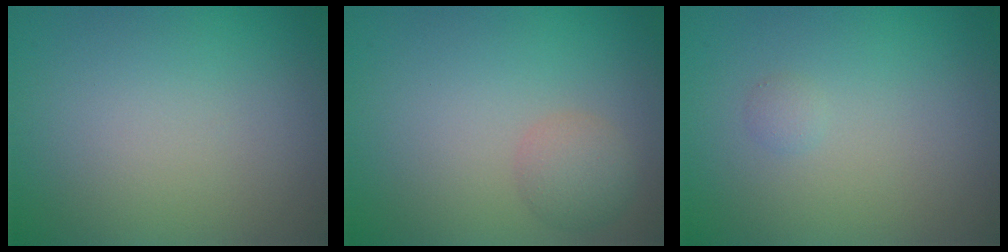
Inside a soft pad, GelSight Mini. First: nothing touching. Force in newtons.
{"total": 2.2, "press": 2.2, "slide": 0.1}
{"total": 0.6, "press": 0.6, "slide": 0.1}